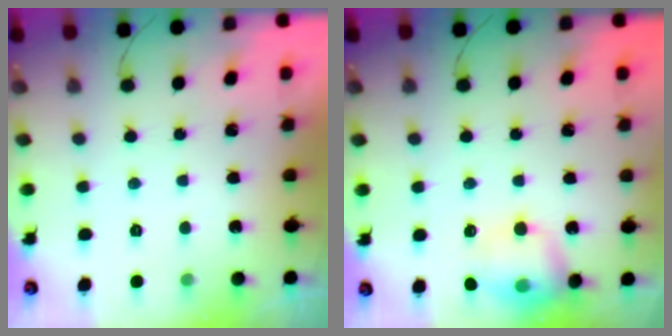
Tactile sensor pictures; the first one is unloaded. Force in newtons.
{"total": 14.5, "press": 14.4, "slide": 1.9}